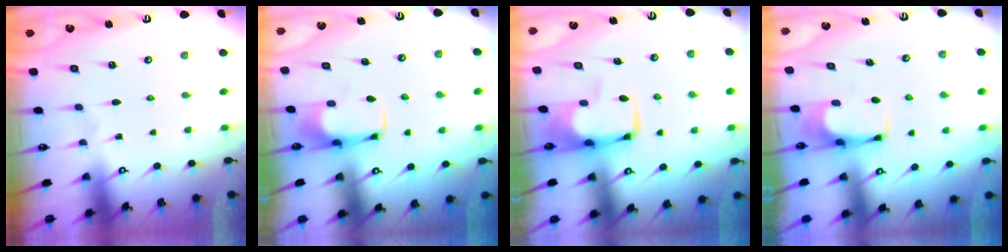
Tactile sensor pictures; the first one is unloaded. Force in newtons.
{"total": 2.0, "press": 1.9, "slide": 0.4}
{"total": 1.2, "press": 1.0, "slide": 0.6}
{"total": 4.8, "press": 4.8, "slide": 0.3}